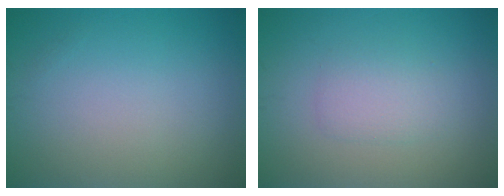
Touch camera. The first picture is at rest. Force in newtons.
{"total": 1.9, "press": 1.9, "slide": 0.0}